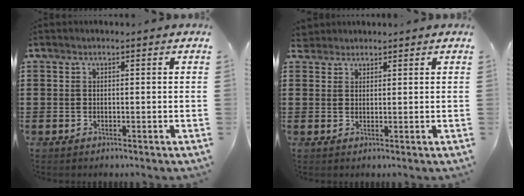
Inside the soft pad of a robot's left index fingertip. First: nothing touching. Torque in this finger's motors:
{"motor_torque": [0.28, -0.28, -0.02, -0.02]}